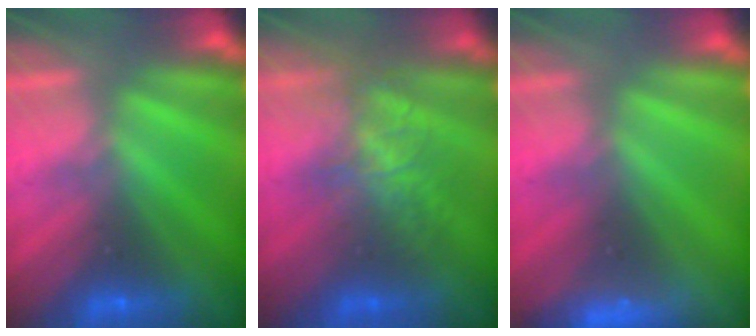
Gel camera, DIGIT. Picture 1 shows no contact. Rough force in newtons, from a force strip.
{"total": 4.4}
{"total": 3.3}